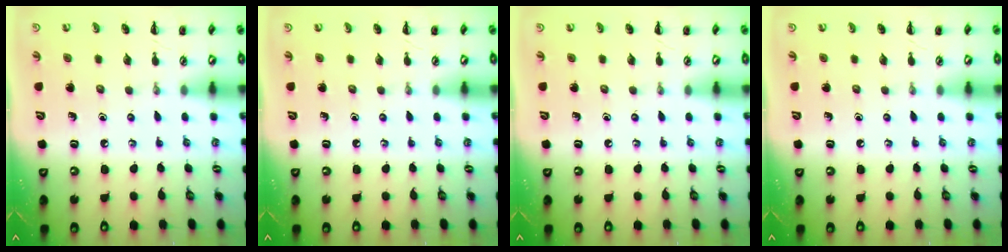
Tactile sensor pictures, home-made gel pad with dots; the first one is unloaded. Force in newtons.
{"total": 0.0}
{"total": 0.0}
{"total": 0.0}